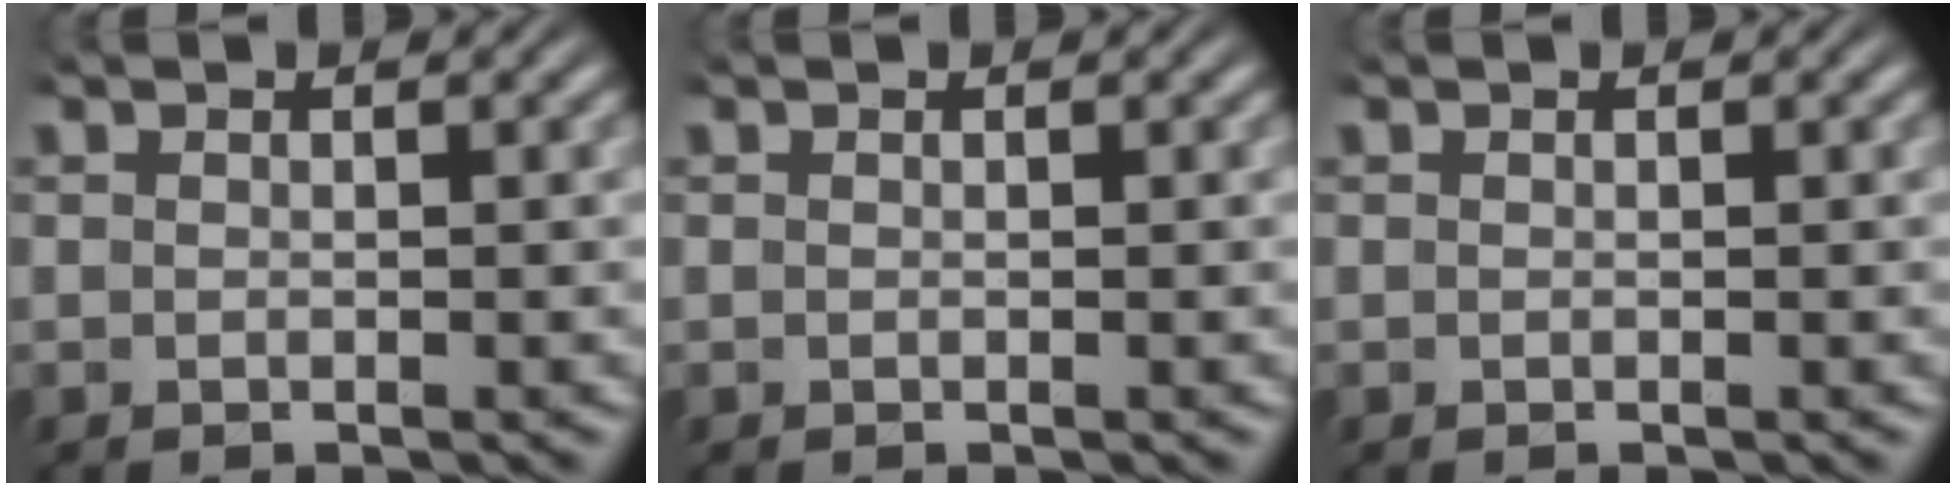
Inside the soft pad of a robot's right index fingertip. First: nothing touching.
{"total": 0.0}
{"total": 0.0}